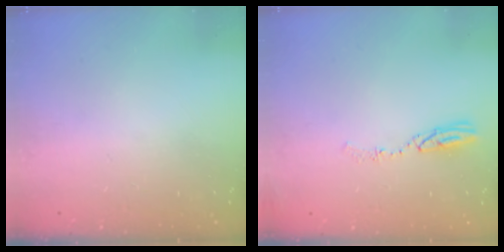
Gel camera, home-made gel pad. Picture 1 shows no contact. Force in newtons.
{"total": 5.2, "press": 5.1, "slide": 0.4}